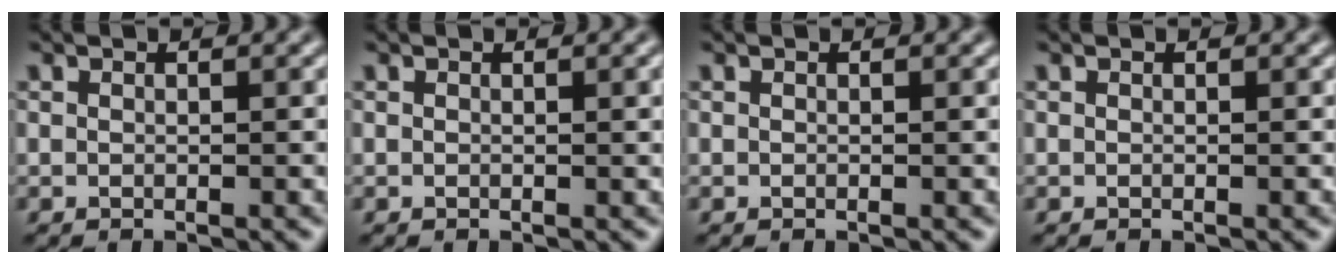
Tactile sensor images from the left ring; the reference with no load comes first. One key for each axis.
{"total": 1.0, "fx": 0.1, "fy": 0.1, "fz": 1.0, "tx": -0.012, "ty": 0.000, "tz": 0.001}
{"total": 0.0}
{"total": 0.0}